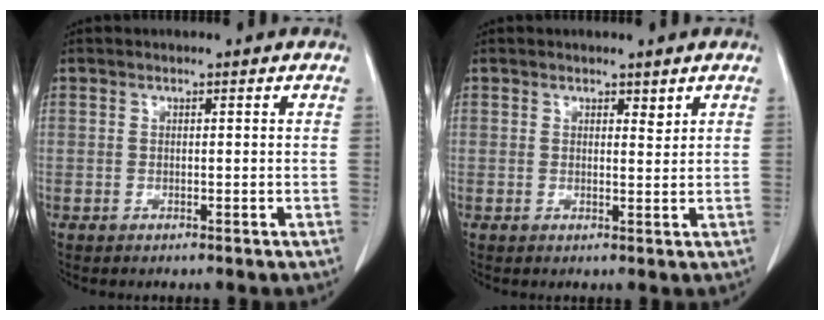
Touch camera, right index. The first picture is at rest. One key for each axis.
{"total": 1.2, "fx": 1.0, "fy": 0.5, "fz": 0.6, "tx": -0.009, "ty": -0.008, "tz": 0.014}